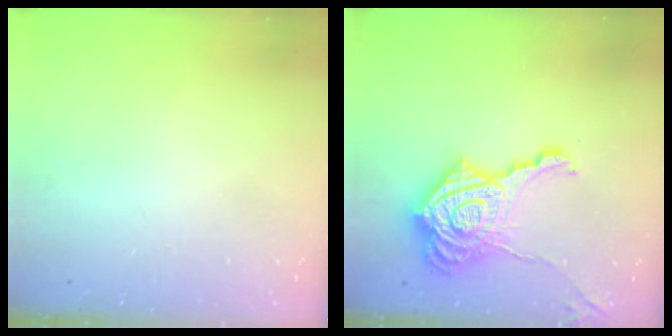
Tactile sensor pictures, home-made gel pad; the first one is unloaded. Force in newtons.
{"total": 23.1, "press": 23.0, "slide": 2.2}